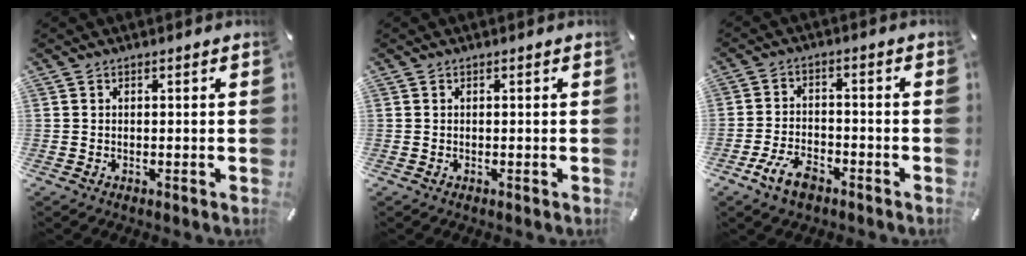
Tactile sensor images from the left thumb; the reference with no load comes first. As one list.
[{"total": 0.0}, {"total": 7.8, "force": [-4.6, 4.2, 4.6], "torque": [-0.107, 0.016, -0.089]}]